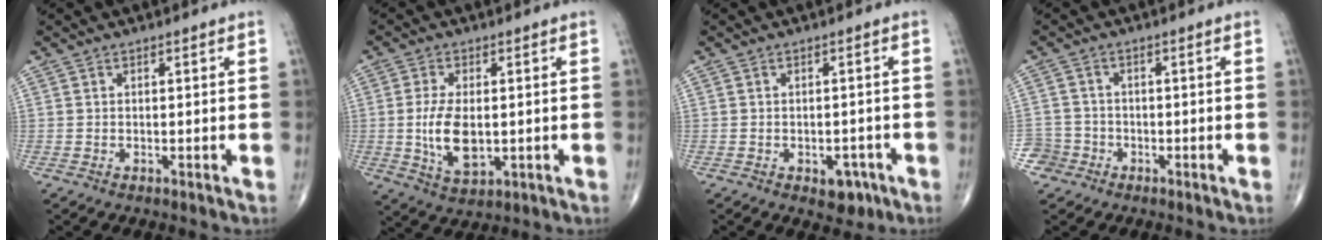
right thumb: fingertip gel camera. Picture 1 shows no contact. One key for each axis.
{"total": 9.1, "fx": -0.5, "fy": 4.8, "fz": 7.7, "tx": -0.139, "ty": -0.010, "tz": -0.004}
{"total": 4.2, "fx": -2.0, "fy": 2.7, "fz": 2.4, "tx": -0.010, "ty": 0.011, "tz": -0.022}
{"total": 3.9, "fx": -2.1, "fy": 3.3, "fz": -0.4, "tx": 0.028, "ty": 0.017, "tz": -0.043}